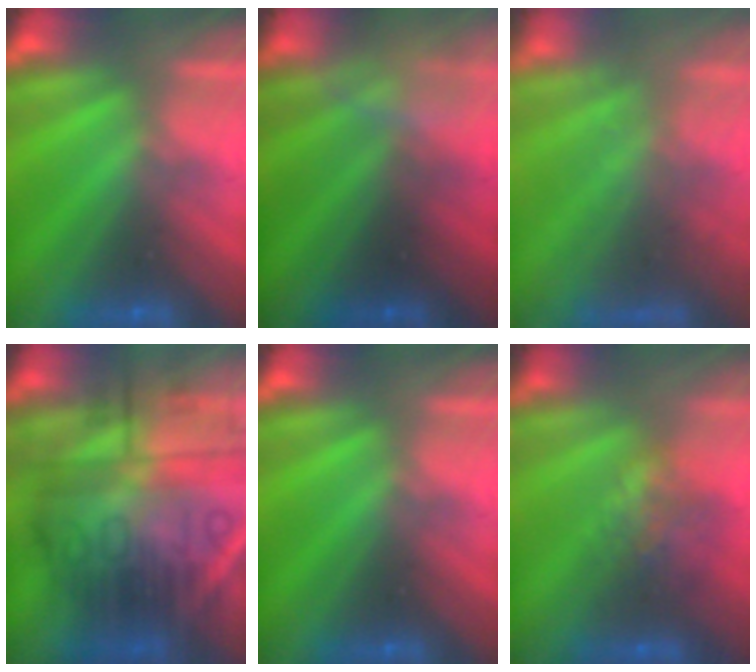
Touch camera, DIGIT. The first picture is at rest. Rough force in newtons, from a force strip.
{"total": 2.4}
{"total": 8.3}
{"total": 9.3}
{"total": 0.0}
{"total": 7.2}